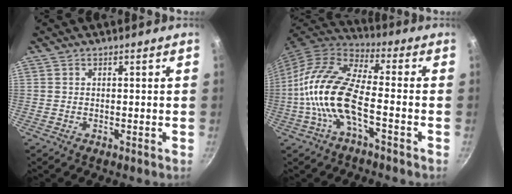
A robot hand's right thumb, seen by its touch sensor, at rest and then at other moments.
{"total": 15.0, "force": [-3.8, 5.9, 13.2], "torque": [-0.263, 0.037, -0.089]}